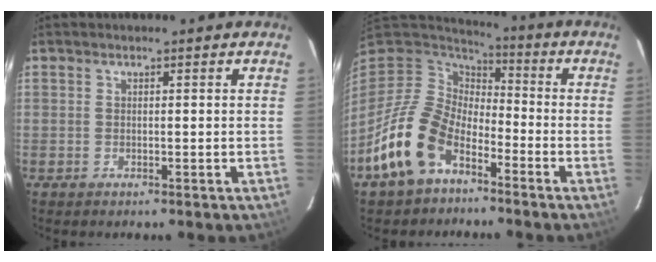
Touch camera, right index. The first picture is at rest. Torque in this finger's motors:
{"motor_torque": [1.14, -1.00, 0.57, 0.21]}